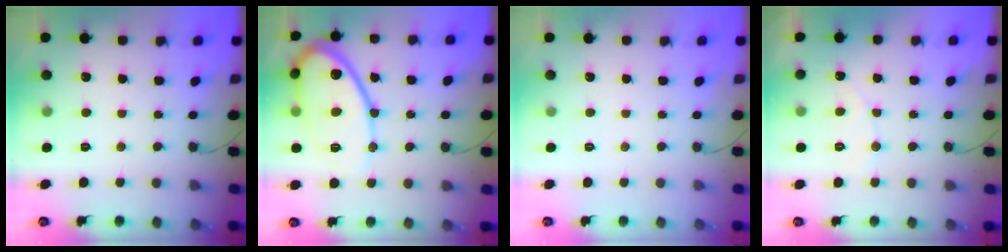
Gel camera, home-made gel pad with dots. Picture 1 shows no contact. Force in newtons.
{"total": 14.5, "press": 14.4, "slide": 1.1}
{"total": 0.0}
{"total": 3.8, "press": 3.8, "slide": 0.2}